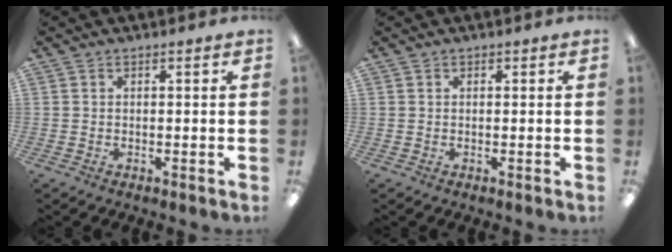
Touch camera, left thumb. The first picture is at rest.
{"total": 0.0}